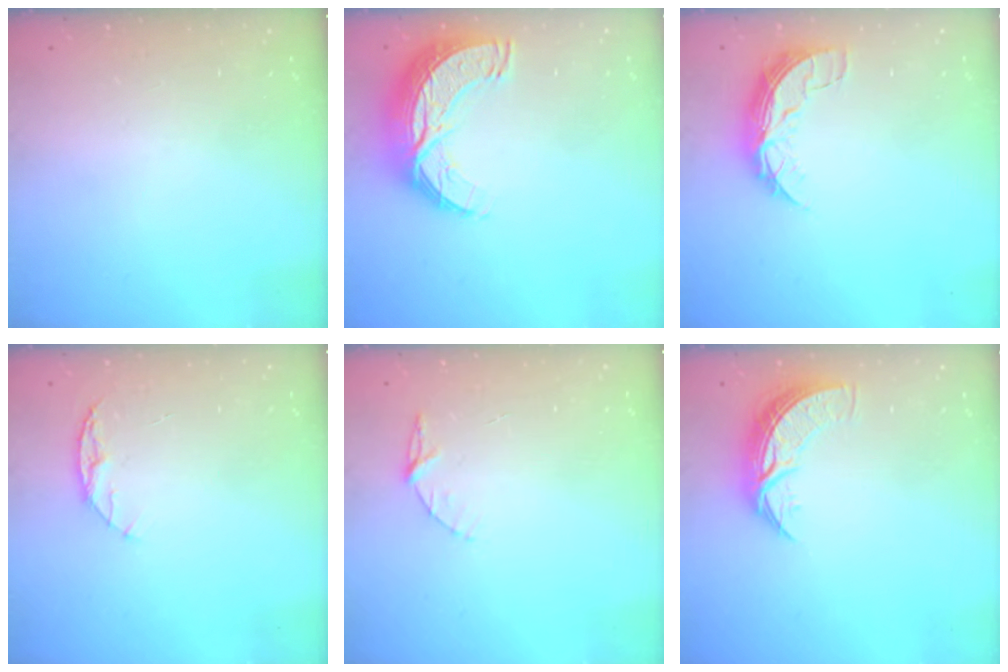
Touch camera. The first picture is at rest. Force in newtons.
{"total": 12.4, "press": 12.4, "slide": 0.9}
{"total": 7.9, "press": 7.9, "slide": 0.6}
{"total": 6.1, "press": 6.0, "slide": 0.7}
{"total": 5.2, "press": 5.1, "slide": 0.5}
{"total": 8.5, "press": 8.4, "slide": 0.6}